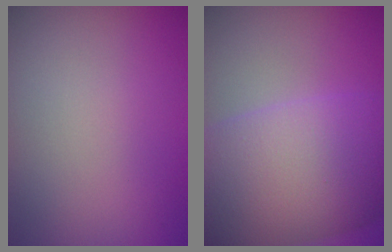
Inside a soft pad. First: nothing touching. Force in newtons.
{"total": 13.6, "press": 13.6, "slide": 0.3}